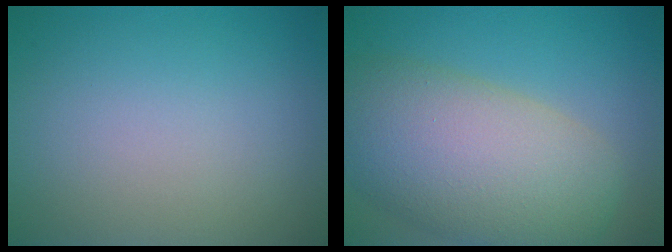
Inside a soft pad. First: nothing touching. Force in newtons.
{"total": 11.1, "press": 11.0, "slide": 0.4}